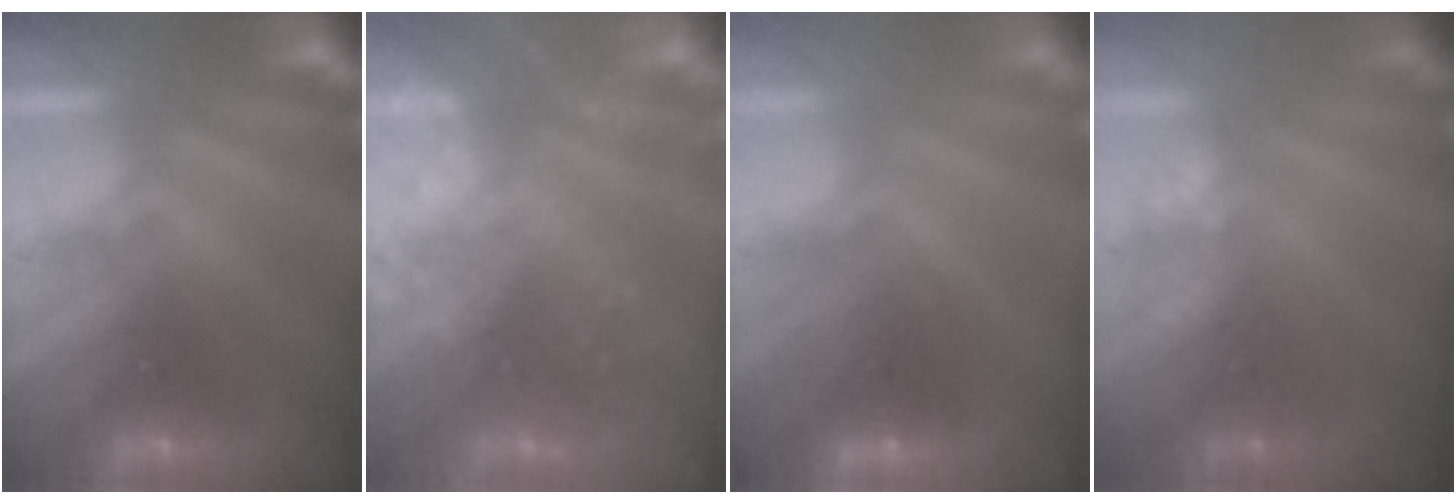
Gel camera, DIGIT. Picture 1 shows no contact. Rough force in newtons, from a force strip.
{"total": 7.8}
{"total": 1.9}
{"total": 2.9}